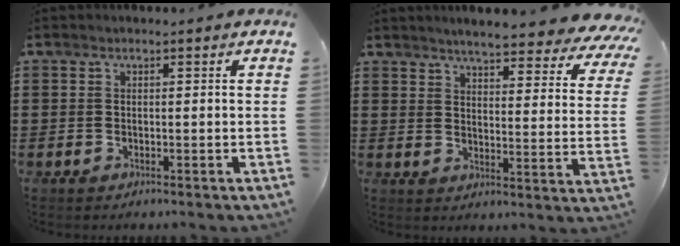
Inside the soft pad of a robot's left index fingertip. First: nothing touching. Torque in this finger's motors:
{"motor_torque": [2.14, 0.00, 1.05, 0.11]}